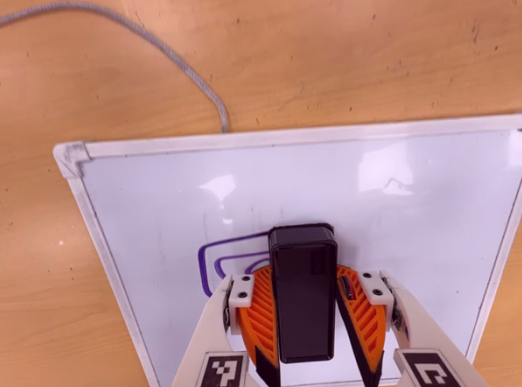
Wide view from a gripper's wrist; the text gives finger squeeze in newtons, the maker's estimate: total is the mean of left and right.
{"total": 13.1, "left": 15.2, "right": 11.0}